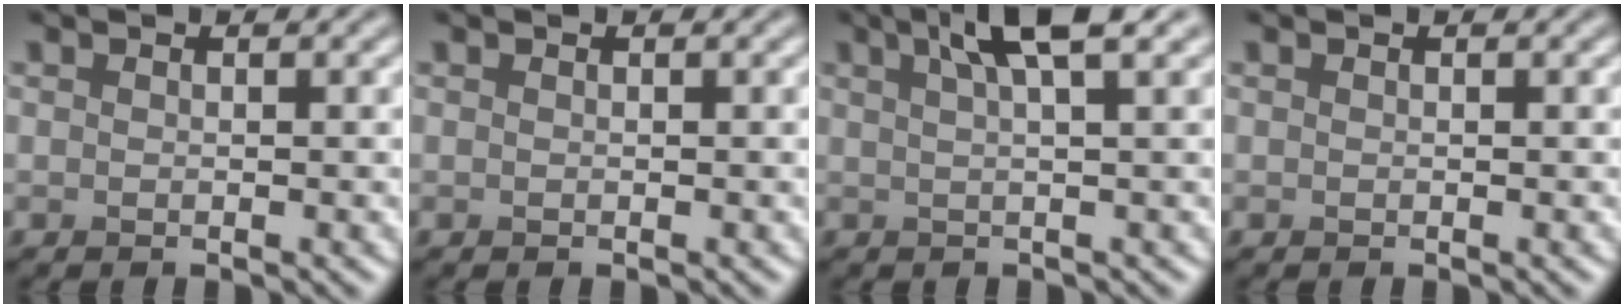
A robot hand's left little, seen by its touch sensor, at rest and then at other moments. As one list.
[{"total": 0.0}, {"total": 4.5, "force": [2.6, 0.7, 3.6], "torque": [-0.049, 0.015, 0.040]}, {"total": 0.0}]